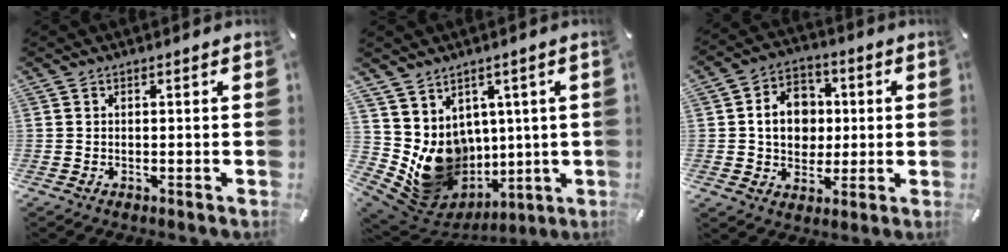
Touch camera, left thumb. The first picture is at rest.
{"total": 13.8, "force": [0.0, 12.3, 6.3], "torque": [-0.118, -0.038, 0.017]}
{"total": 11.1, "force": [0.5, 9.4, 5.8], "torque": [-0.099, 0.016, 0.012]}